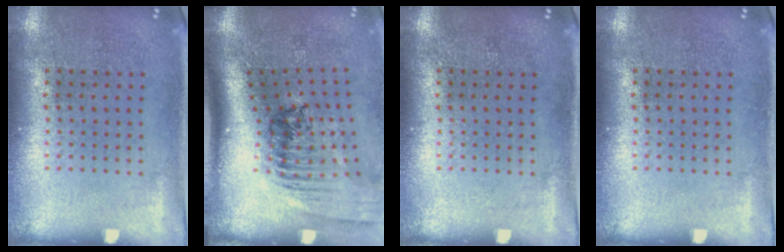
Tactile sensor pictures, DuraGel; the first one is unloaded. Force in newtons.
{"total": 2.5, "press": 1.8, "slide": 1.8}
{"total": 0.0}
{"total": 0.0}